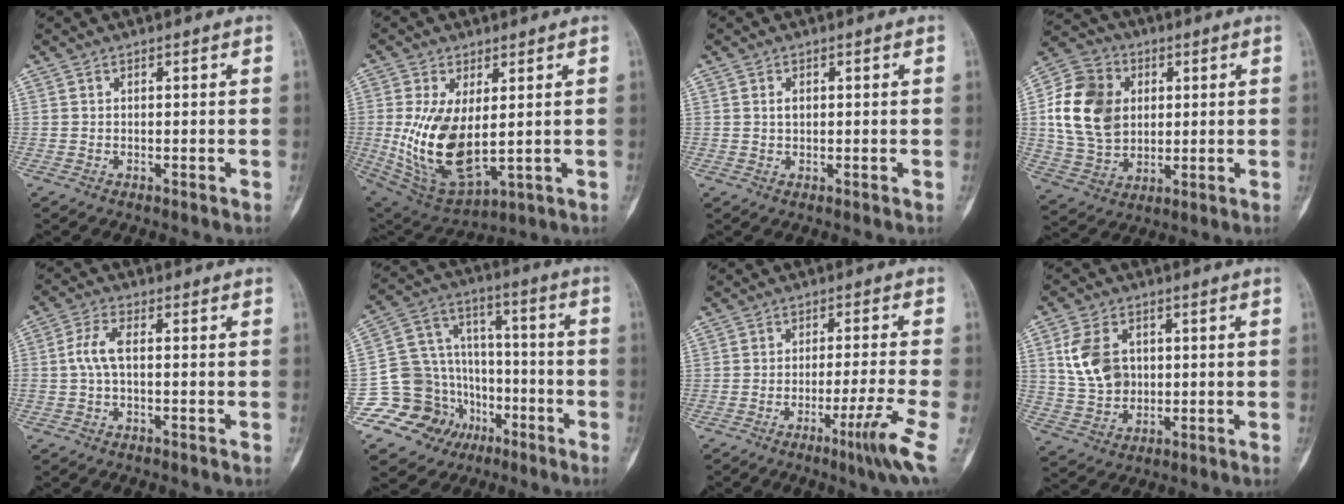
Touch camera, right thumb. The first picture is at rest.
{"total": 15.0, "force": [0.5, 7.6, 12.9], "torque": [-0.245, -0.018, 0.035]}
{"total": 1.4, "force": [0.4, 0.9, 1.0], "torque": [-0.015, -0.001, 0.007]}
{"total": 16.4, "force": [2.6, 12.8, 10.0], "torque": [-0.169, 0.003, 0.049]}
{"total": 4.6, "force": [-0.1, 1.9, 4.2], "torque": [-0.102, 0.008, -0.005]}
{"total": 18.0, "force": [-7.7, 15.3, 5.4], "torque": [-0.072, 0.113, -0.120]}
{"total": 8.2, "force": [-3.6, -0.7, 7.3], "torque": [-0.120, 0.003, -0.058]}
{"total": 9.7, "force": [2.2, 7.2, 6.1], "torque": [-0.103, -0.002, 0.048]}